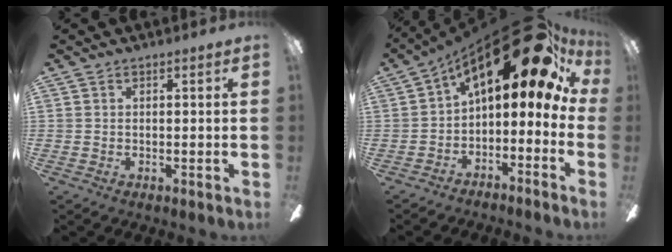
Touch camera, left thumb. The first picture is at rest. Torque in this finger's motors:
{"motor_torque": [1.50, 3.51, 1.58, -1.19, 0.16]}